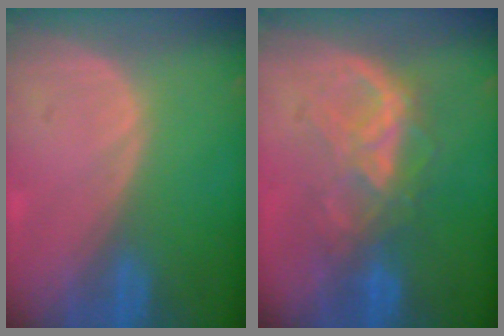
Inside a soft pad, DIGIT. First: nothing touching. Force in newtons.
{"total": 6.4, "press": 6.4, "slide": 0.7}